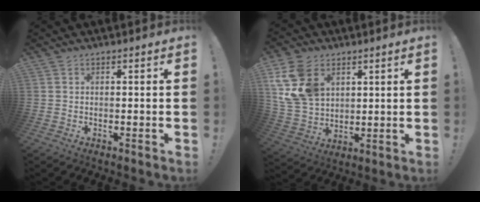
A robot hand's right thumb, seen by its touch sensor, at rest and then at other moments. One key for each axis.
{"total": 15.5, "fx": 6.3, "fy": 11.4, "fz": 8.4, "tx": -0.162, "ty": -0.026, "tz": 0.127}